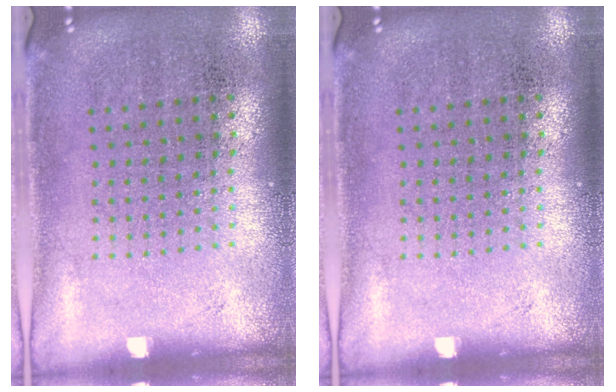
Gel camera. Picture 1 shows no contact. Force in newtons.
{"total": 0.0}